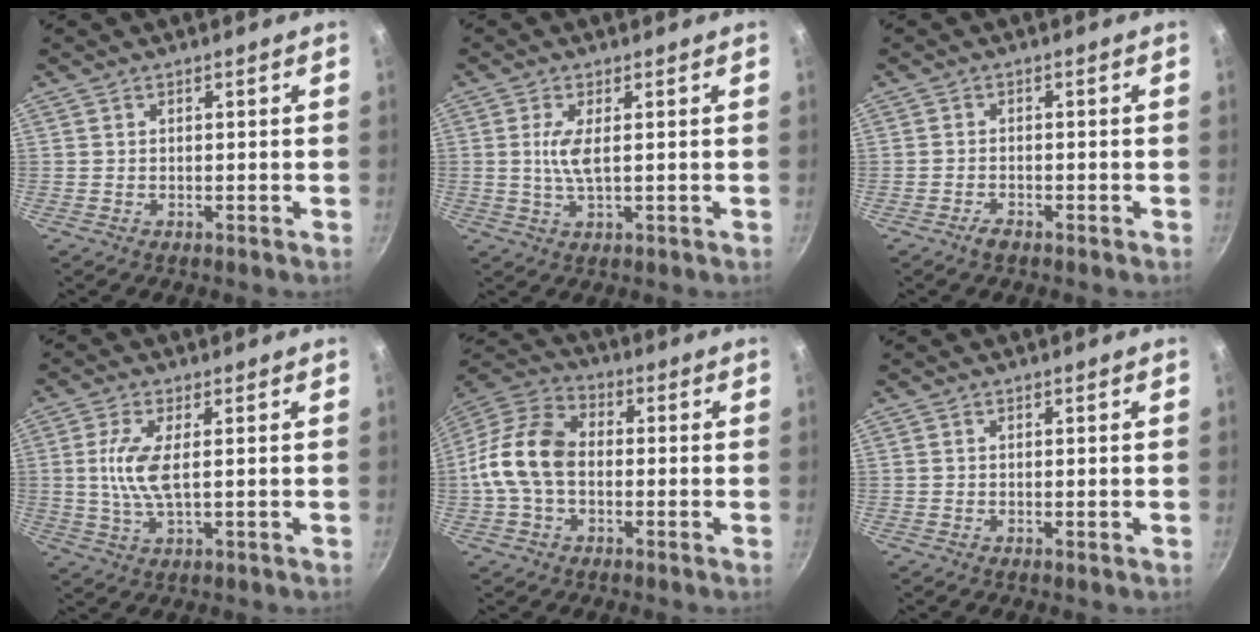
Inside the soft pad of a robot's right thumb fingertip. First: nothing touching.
{"total": 4.5, "force": [0.6, 1.3, 4.3], "torque": [-0.097, -0.002, 0.013]}
{"total": 1.8, "force": [-1.4, 0.6, 1.0], "torque": [-0.023, 0.013, -0.027]}
{"total": 7.1, "force": [0.7, 2.3, 6.6], "torque": [-0.149, -0.002, 0.013]}
{"total": 12.8, "force": [-1.2, 8.7, 9.4], "torque": [-0.163, 0.037, -0.043]}
{"total": 0.0}